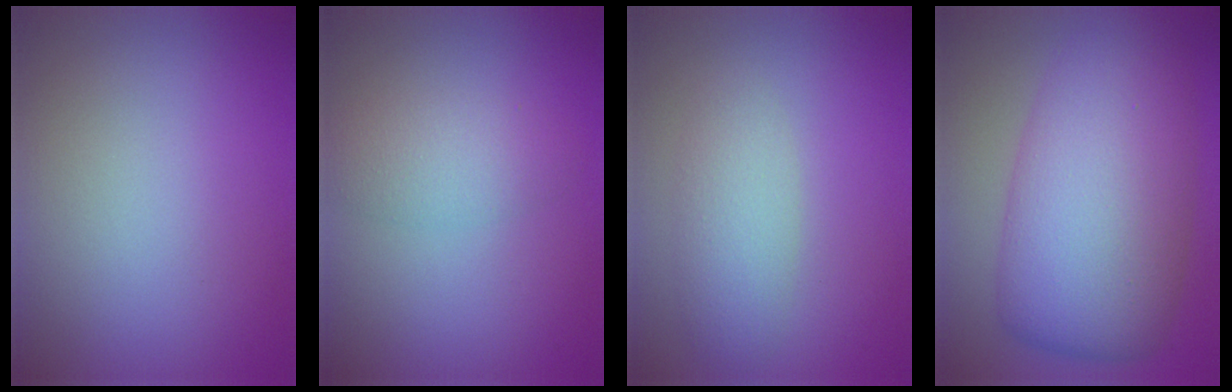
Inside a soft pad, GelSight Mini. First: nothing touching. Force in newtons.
{"total": 2.7, "press": 2.7, "slide": 0.1}
{"total": 2.7, "press": 2.7, "slide": 0.2}
{"total": 10.6, "press": 10.6, "slide": 0.3}